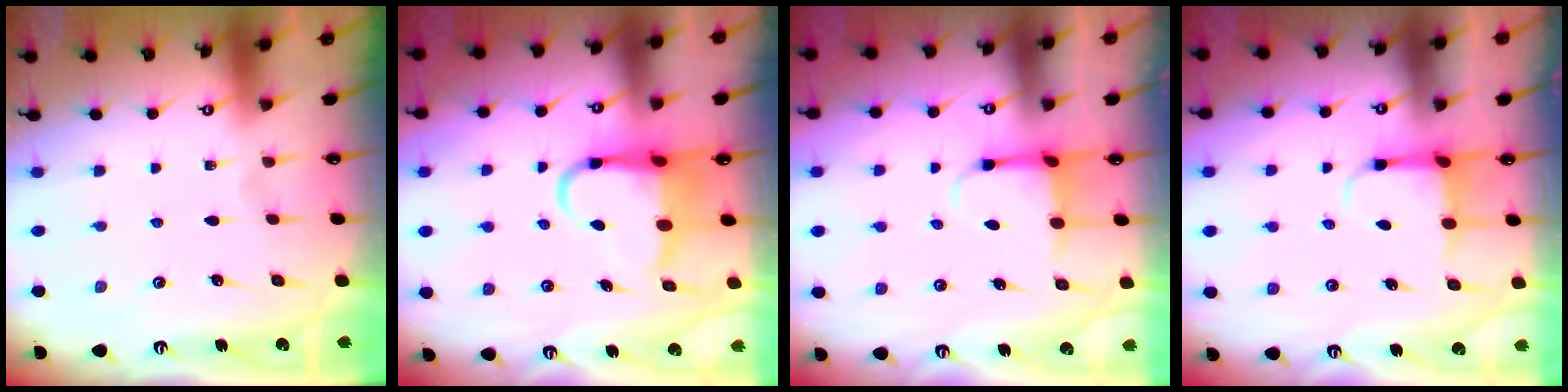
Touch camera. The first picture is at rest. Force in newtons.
{"total": 7.0, "press": 6.9, "slide": 1.2}
{"total": 3.8, "press": 3.5, "slide": 1.3}
{"total": 3.8, "press": 3.6, "slide": 1.2}